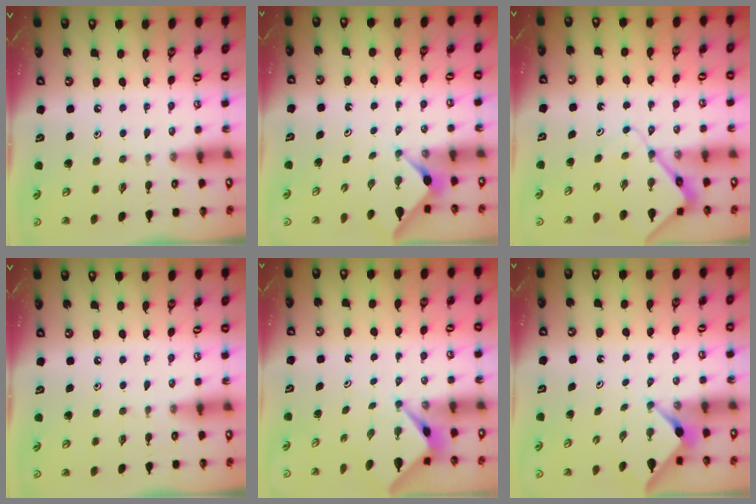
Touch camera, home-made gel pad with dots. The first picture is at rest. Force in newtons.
{"total": 3.0, "press": 3.0, "slide": 0.3}
{"total": 7.7, "press": 7.7, "slide": 0.8}
{"total": 0.0}
{"total": 2.5, "press": 2.5, "slide": 0.1}
{"total": 3.2, "press": 3.2, "slide": 0.2}